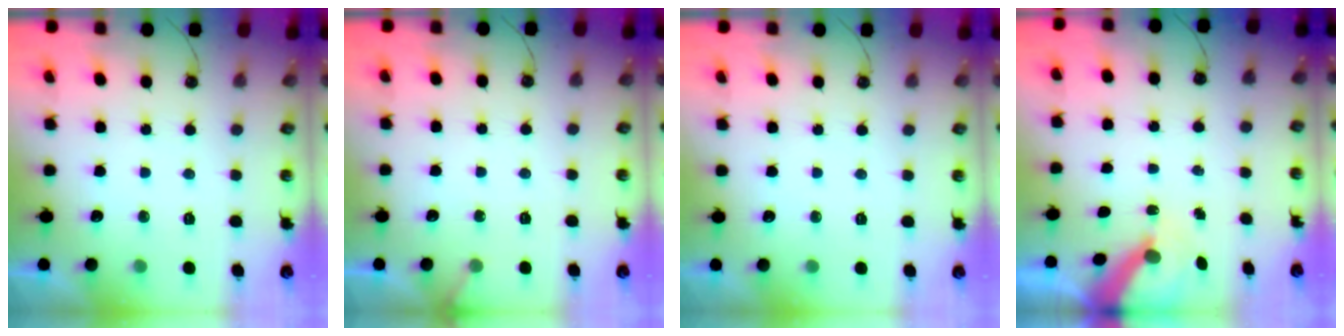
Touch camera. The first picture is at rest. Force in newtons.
{"total": 1.7, "press": 1.7, "slide": 0.1}
{"total": 0.0}
{"total": 7.0, "press": 7.0, "slide": 0.8}